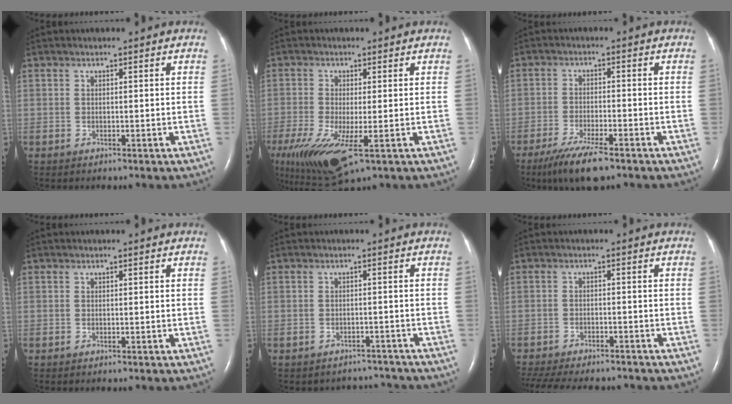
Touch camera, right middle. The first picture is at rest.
{"total": 12.1, "force": [-5.3, 3.8, 10.2], "torque": [-0.209, -0.037, -0.083]}
{"total": 8.1, "force": [-5.8, 1.2, 5.5], "torque": [-0.103, -0.020, -0.097]}
{"total": 0.0}
{"total": 4.3, "force": [-4.0, 1.4, -0.9], "torque": [0.010, 0.016, -0.050]}
{"total": 15.4, "force": [-13.4, 4.3, 6.3], "torque": [-0.155, -0.018, -0.185]}